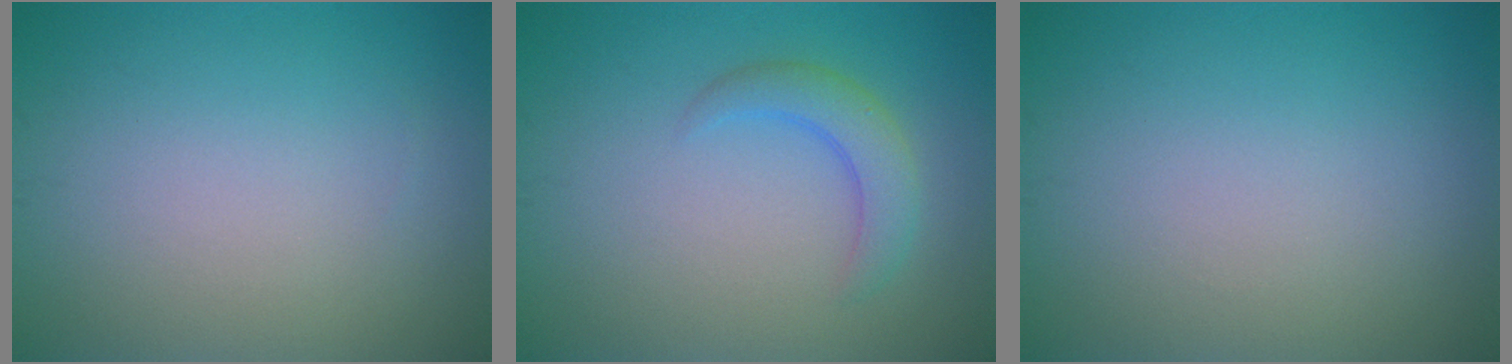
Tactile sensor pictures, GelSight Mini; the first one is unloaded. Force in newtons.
{"total": 2.7, "press": 2.7, "slide": 0.1}
{"total": 0.0}